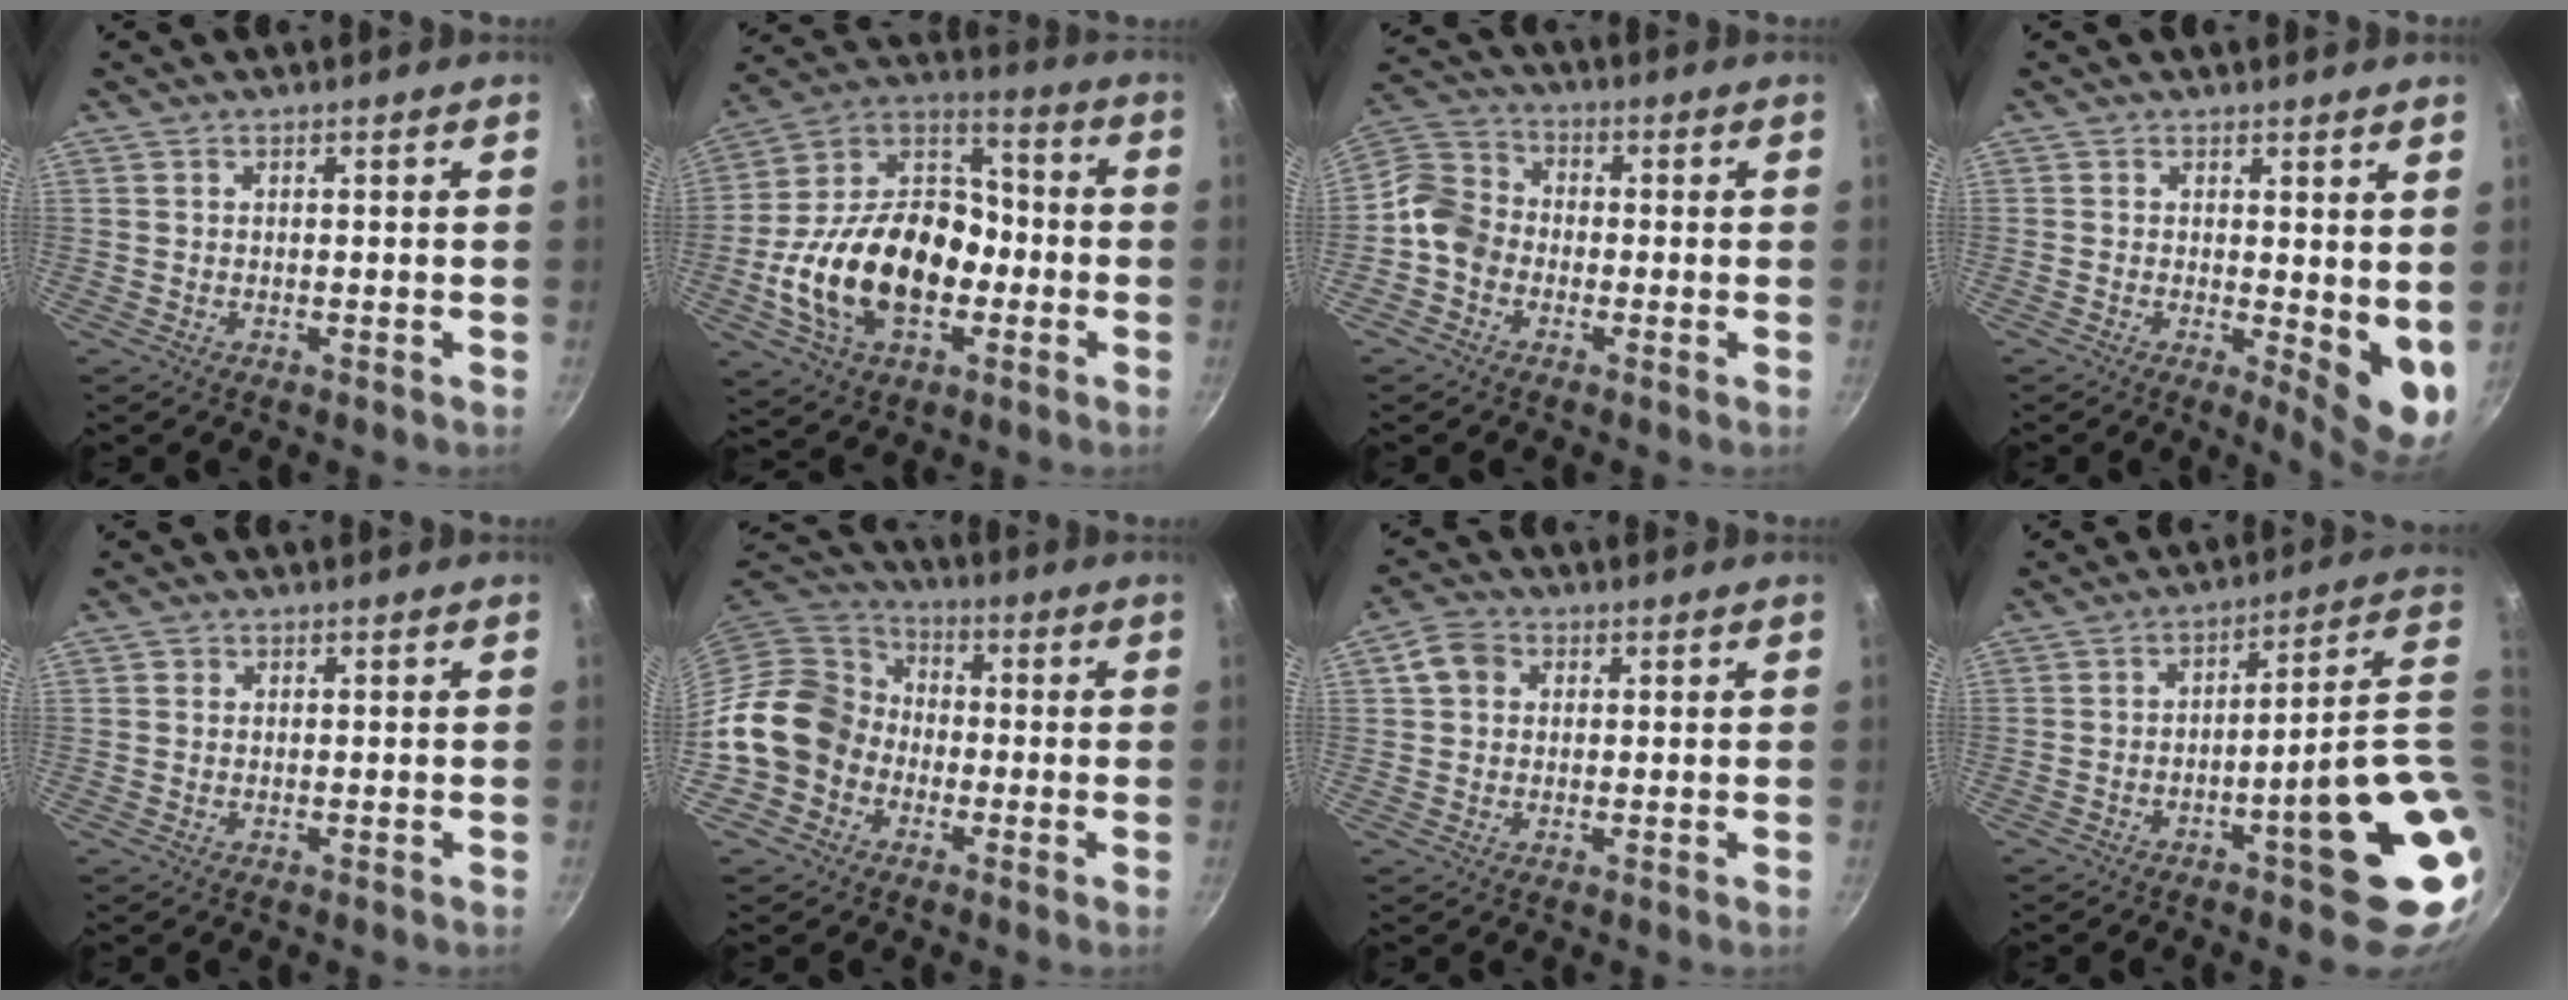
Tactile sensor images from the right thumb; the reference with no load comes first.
{"total": 24.5, "force": [-5.6, 16.2, 17.6], "torque": [-0.292, 0.056, -0.104]}
{"total": 8.0, "force": [-2.4, 6.6, 3.9], "torque": [-0.050, 0.030, -0.070]}
{"total": 7.7, "force": [0.9, 2.9, 7.1], "torque": [-0.082, -0.021, 0.015]}
{"total": 0.9, "force": [0.2, 0.9, 0.2], "torque": [0.000, 0.001, 0.000]}
{"total": 13.0, "force": [-3.1, 11.3, 5.7], "torque": [-0.061, 0.045, -0.069]}
{"total": 4.8, "force": [1.1, 4.0, 2.4], "torque": [-0.029, 0.009, 0.008]}
{"total": 19.3, "force": [-3.6, 4.8, 18.4], "torque": [-0.208, 0.020, -0.041]}